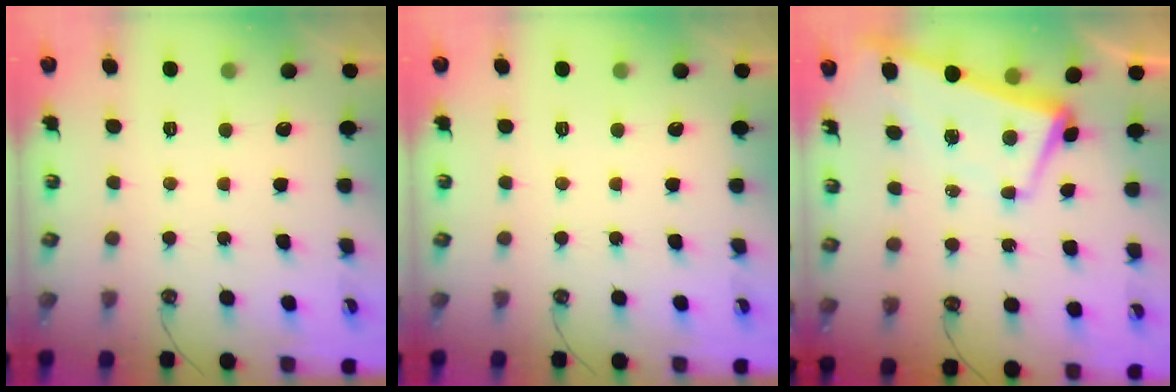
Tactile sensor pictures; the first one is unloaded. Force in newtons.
{"total": 0.0}
{"total": 1.6, "press": 0.1, "slide": 1.5}